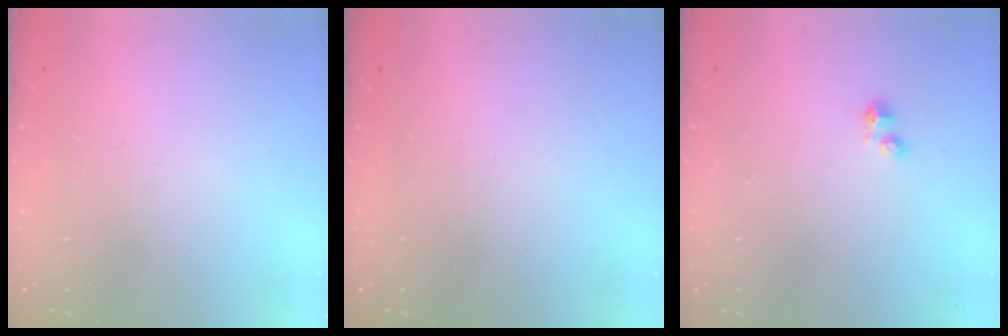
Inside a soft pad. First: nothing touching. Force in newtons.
{"total": 0.0}
{"total": 2.8, "press": 2.8, "slide": 0.4}